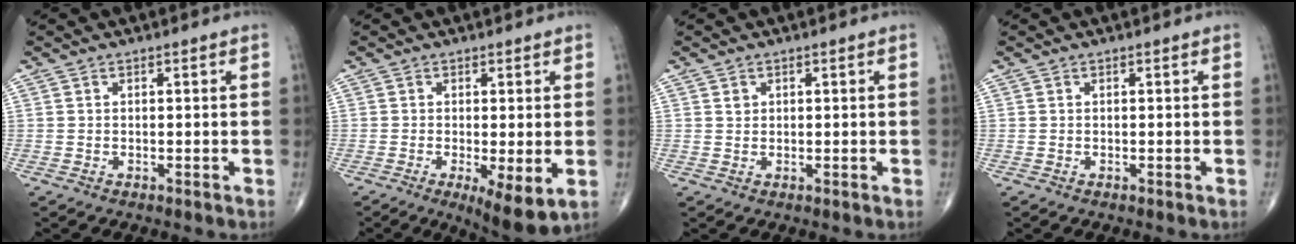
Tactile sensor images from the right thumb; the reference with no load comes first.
{"total": 7.4, "force": [-1.8, 2.2, 6.9], "torque": [-0.110, -0.024, -0.027]}
{"total": 1.0, "force": [0.5, 0.8, 0.4], "torque": [0.000, -0.002, 0.008]}
{"total": 0.0}